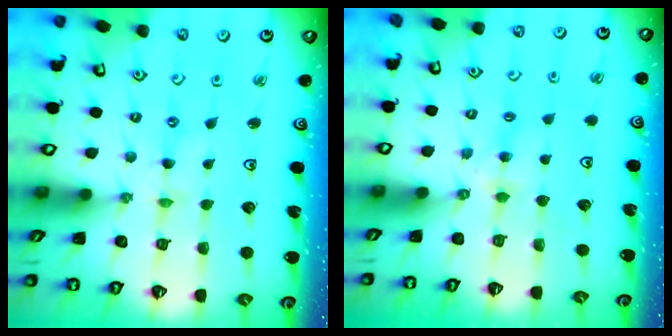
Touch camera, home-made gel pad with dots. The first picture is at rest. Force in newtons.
{"total": 4.5, "press": 4.5, "slide": 0.6}